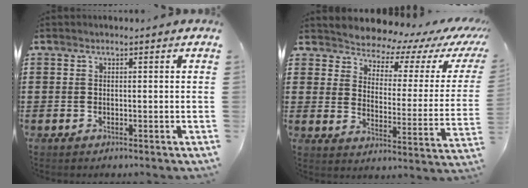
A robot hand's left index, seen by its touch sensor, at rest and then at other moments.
{"total": 4.2, "force": [4.1, 1.0, 0.2], "torque": [-0.028, -0.045, 0.062]}